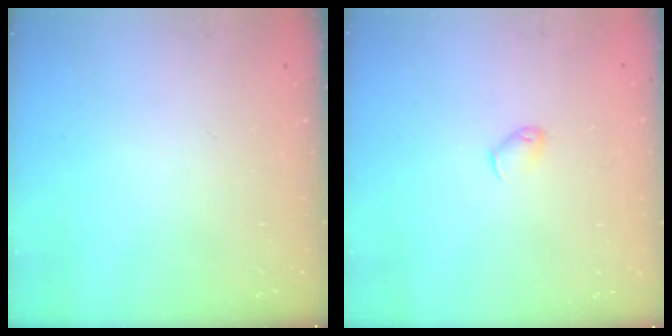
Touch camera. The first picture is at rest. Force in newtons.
{"total": 4.0, "press": 3.9, "slide": 0.8}